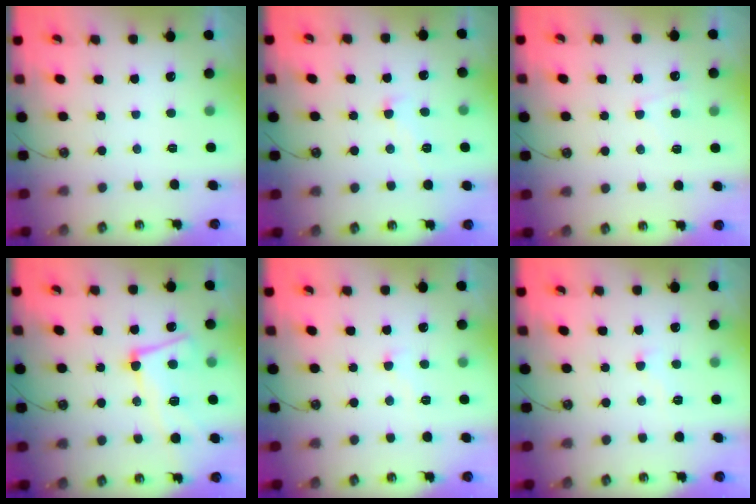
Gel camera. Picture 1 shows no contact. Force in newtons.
{"total": 1.3, "press": 1.3, "slide": 0.2}
{"total": 1.3, "press": 1.1, "slide": 0.6}
{"total": 8.5, "press": 8.4, "slide": 1.7}
{"total": 2.9, "press": 2.8, "slide": 0.6}
{"total": 2.9, "press": 2.8, "slide": 0.6}